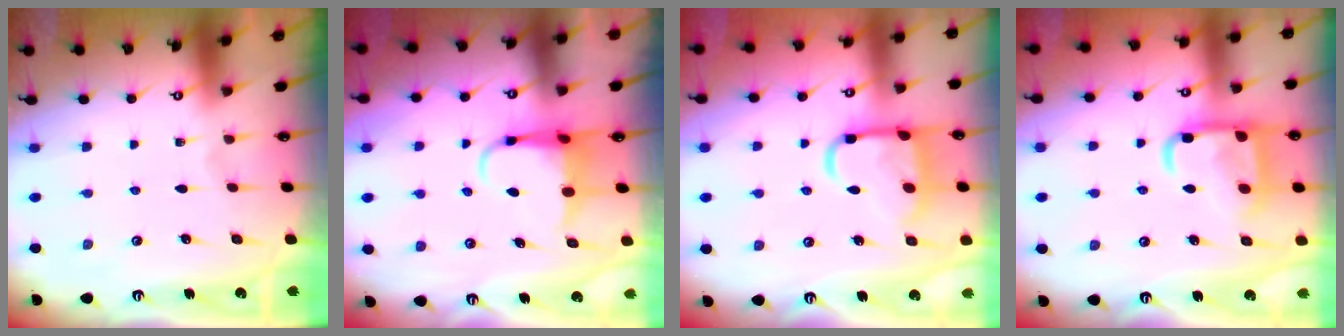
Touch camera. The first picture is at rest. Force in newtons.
{"total": 5.8, "press": 5.7, "slide": 1.1}
{"total": 12.8, "press": 12.8, "slide": 1.4}
{"total": 15.4, "press": 15.4, "slide": 1.5}